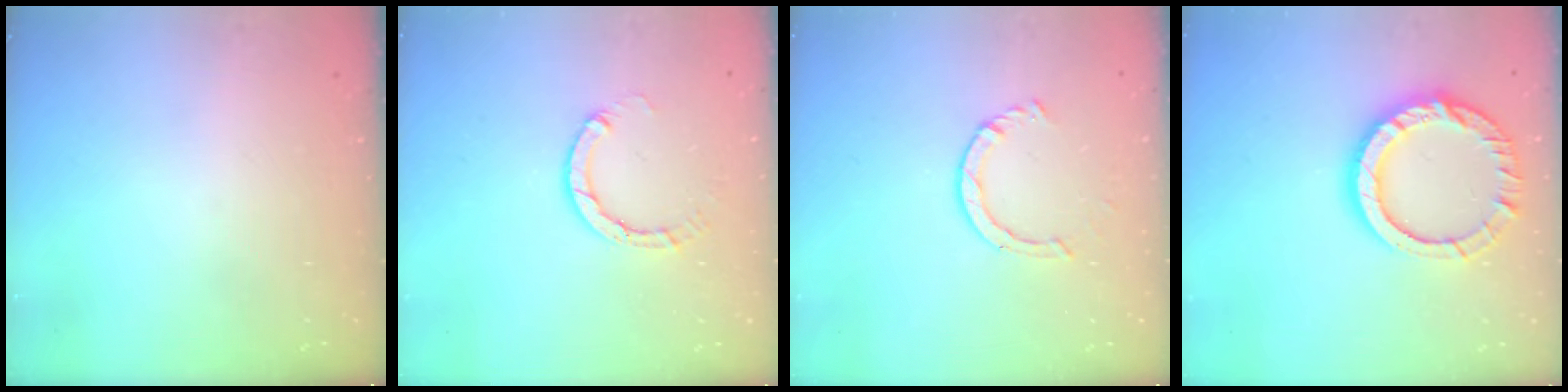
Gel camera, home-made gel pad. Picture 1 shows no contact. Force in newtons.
{"total": 3.9, "press": 3.9, "slide": 0.4}
{"total": 3.2, "press": 3.2, "slide": 0.3}
{"total": 15.1, "press": 15.0, "slide": 1.5}